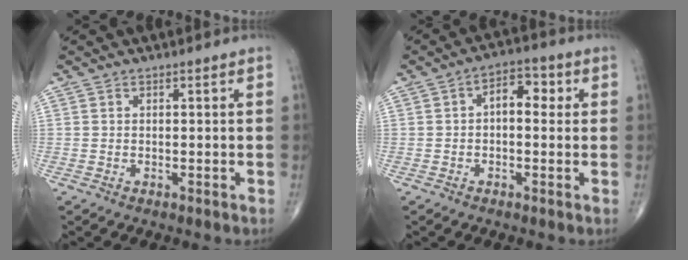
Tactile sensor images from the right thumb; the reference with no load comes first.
{"total": 5.9, "force": [0.8, 3.4, 4.8], "torque": [-0.047, 0.019, 0.002]}